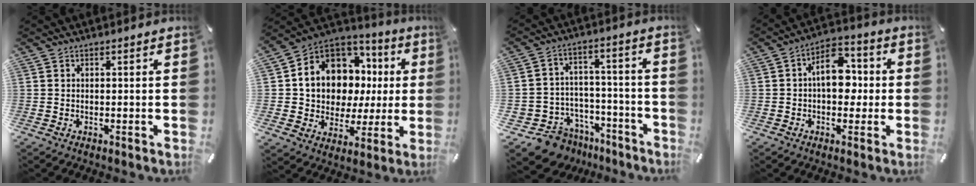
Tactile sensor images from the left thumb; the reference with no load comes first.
{"total": 11.0, "force": [3.6, 9.6, 4.2], "torque": [-0.082, -0.049, 0.074]}
{"total": 9.8, "force": [-6.9, 6.9, 1.3], "torque": [-0.020, 0.038, -0.116]}
{"total": 10.3, "force": [-0.1, 6.6, 7.8], "torque": [-0.108, 0.007, -0.008]}